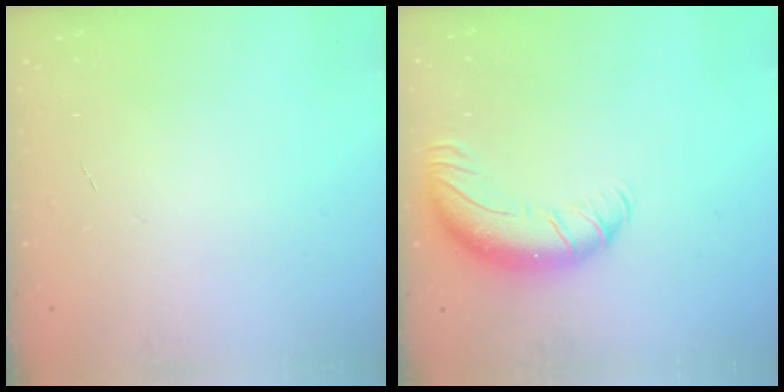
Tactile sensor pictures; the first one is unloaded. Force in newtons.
{"total": 12.6, "press": 12.2, "slide": 3.0}